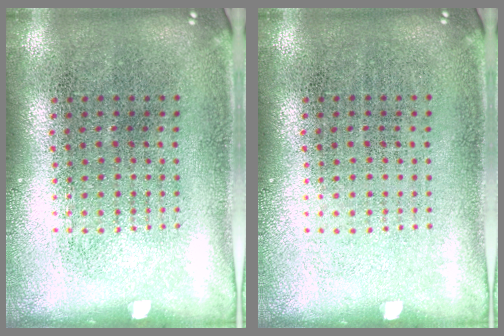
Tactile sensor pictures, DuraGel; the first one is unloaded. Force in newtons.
{"total": 0.0}